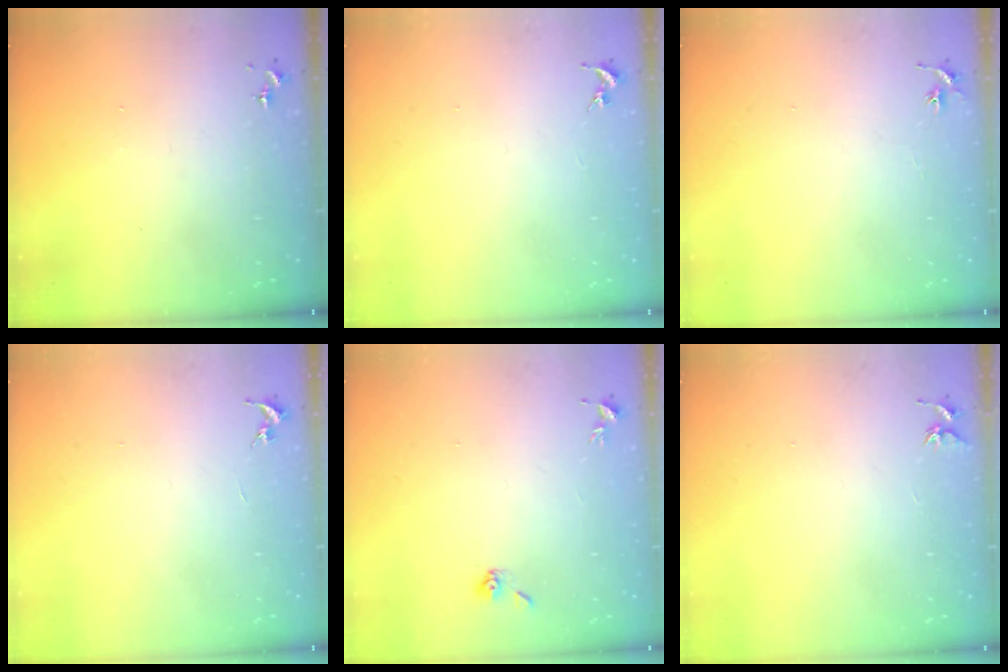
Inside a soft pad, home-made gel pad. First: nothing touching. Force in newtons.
{"total": 0.0}
{"total": 2.9, "press": 2.9, "slide": 0.3}
{"total": 0.0}
{"total": 5.3, "press": 5.2, "slide": 1.1}
{"total": 3.7, "press": 3.7, "slide": 0.4}